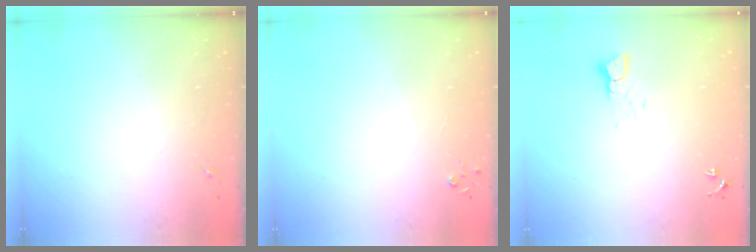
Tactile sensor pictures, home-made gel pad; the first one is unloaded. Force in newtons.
{"total": 2.8, "press": 2.8, "slide": 0.3}
{"total": 2.6, "press": 2.6, "slide": 0.1}